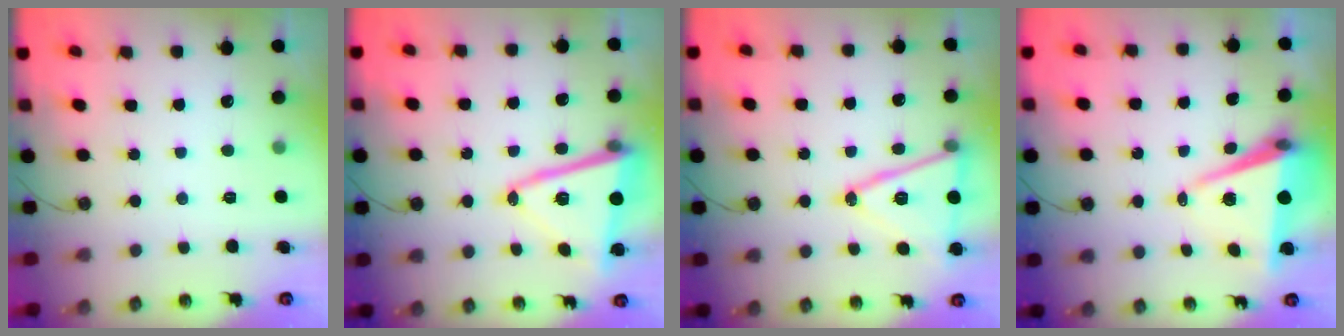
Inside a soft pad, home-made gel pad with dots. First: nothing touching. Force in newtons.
{"total": 14.3, "press": 14.1, "slide": 2.3}
{"total": 16.0, "press": 15.6, "slide": 3.6}
{"total": 8.0, "press": 6.9, "slide": 4.1}